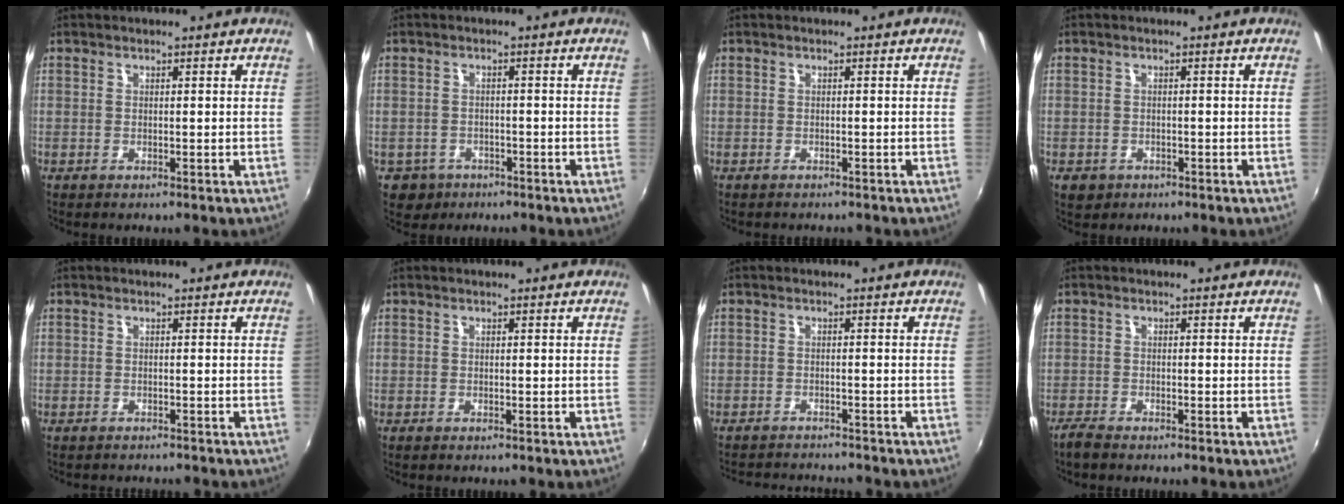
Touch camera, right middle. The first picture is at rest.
{"total": 4.4, "force": [-2.4, 3.6, 0.9], "torque": [-0.033, 0.001, -0.032]}
{"total": 1.1, "force": [-1.0, 0.5, 0.1], "torque": [-0.007, -0.001, -0.015]}
{"total": 2.8, "force": [-1.3, 2.2, 1.1], "torque": [-0.027, -0.003, -0.017]}
{"total": 2.2, "force": [-2.0, 0.7, 0.4], "torque": [-0.013, -0.005, -0.029]}
{"total": 0.0}
{"total": 7.3, "force": [-6.9, 1.1, 1.8], "torque": [-0.053, -0.008, -0.103]}
{"total": 2.3, "force": [-2.1, 0.4, 0.9], "torque": [-0.029, -0.006, -0.043]}